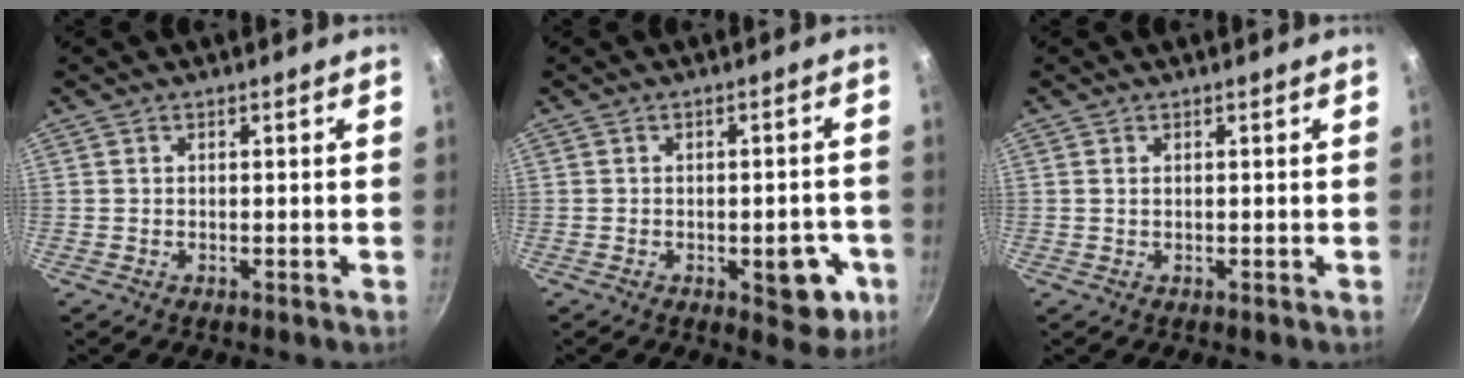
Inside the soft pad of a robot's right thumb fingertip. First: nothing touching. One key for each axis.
{"total": 8.2, "fx": -2.7, "fy": 4.2, "fz": 6.5, "tx": -0.043, "ty": 0.014, "tz": -0.030}
{"total": 0.6, "fx": 0.2, "fy": 0.4, "fz": 0.5, "tx": -0.009, "ty": 0.000, "tz": 0.002}